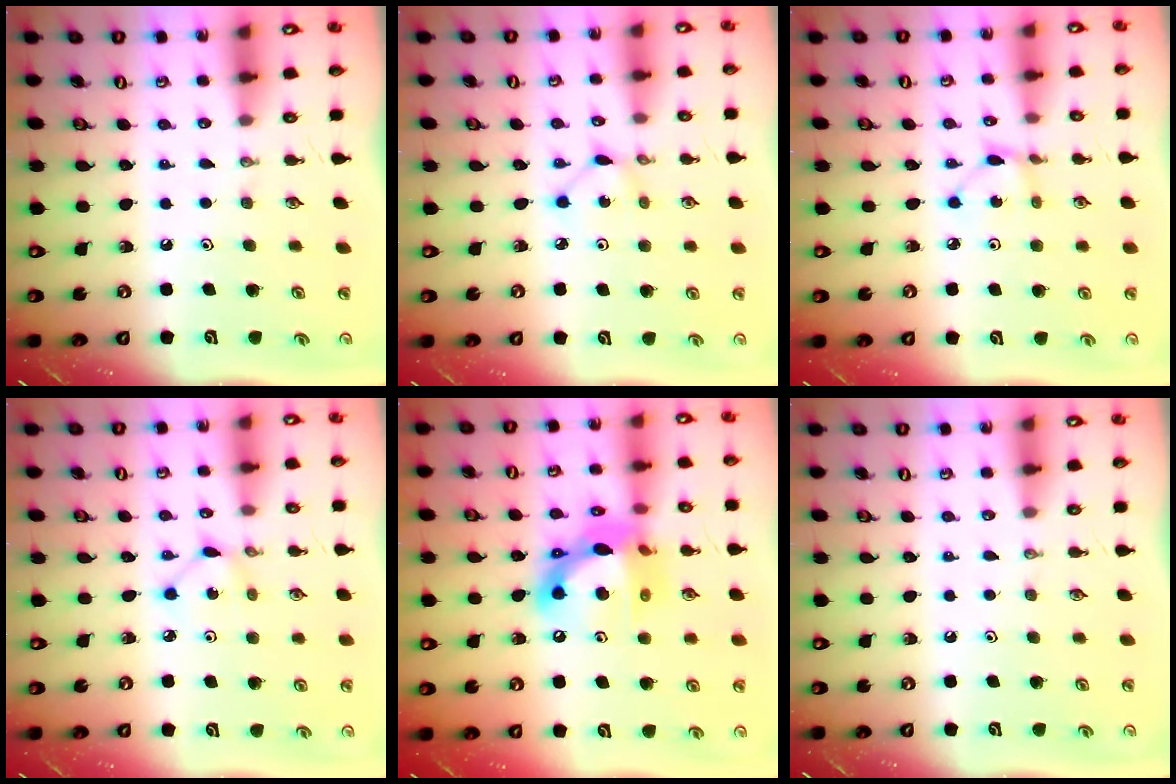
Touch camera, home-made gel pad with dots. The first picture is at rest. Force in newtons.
{"total": 1.5, "press": 1.5, "slide": 0.1}
{"total": 2.6, "press": 2.6, "slide": 0.3}
{"total": 1.5, "press": 1.5, "slide": 0.1}
{"total": 15.4, "press": 15.3, "slide": 1.5}
{"total": 0.0}